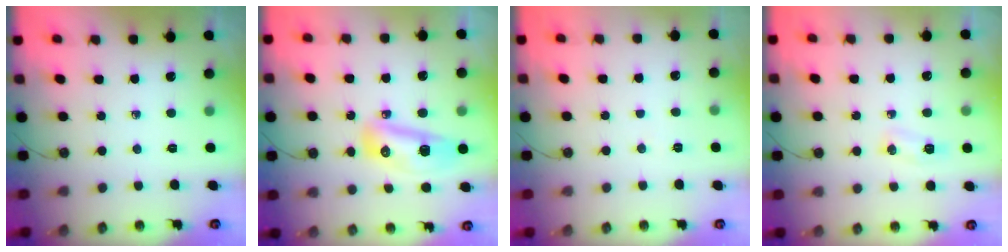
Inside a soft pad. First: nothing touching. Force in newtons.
{"total": 9.8, "press": 9.7, "slide": 1.3}
{"total": 13.2, "press": 3.6, "slide": 12.7}
{"total": 6.5, "press": 5.3, "slide": 3.8}